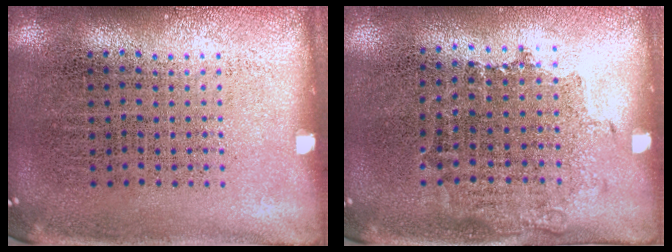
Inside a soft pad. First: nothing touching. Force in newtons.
{"total": 1.0, "press": 0.9, "slide": 0.6}